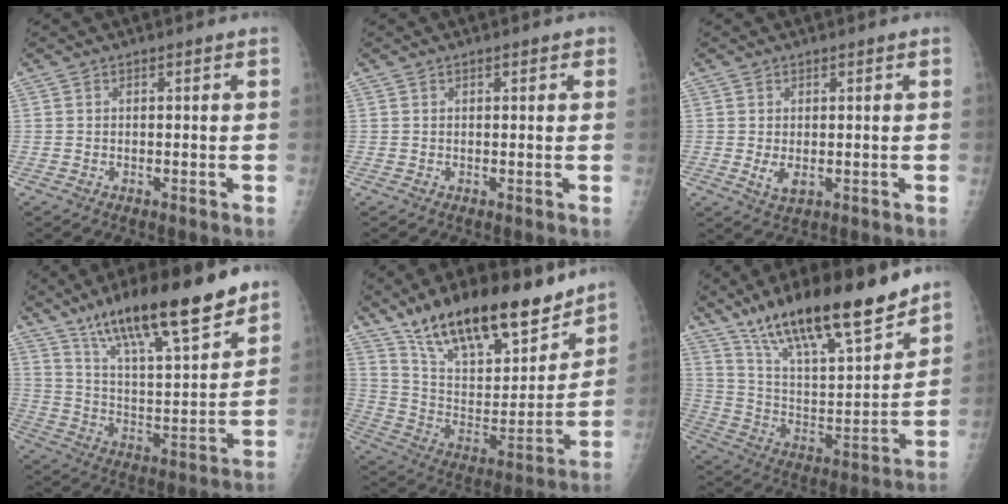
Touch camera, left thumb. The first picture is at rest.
{"total": 1.3, "force": [0.7, 0.7, 0.9], "torque": [-0.005, 0.000, 0.007]}
{"total": 2.8, "force": [-0.1, 1.5, 2.4], "torque": [-0.039, -0.006, 0.006]}
{"total": 22.5, "force": [15.5, 5.2, 15.4], "torque": [-0.230, -0.067, 0.262]}
{"total": 24.4, "force": [18.0, 8.9, 13.9], "torque": [-0.193, -0.073, 0.308]}
{"total": 24.3, "force": [17.6, 6.0, 15.7], "torque": [-0.234, -0.070, 0.304]}